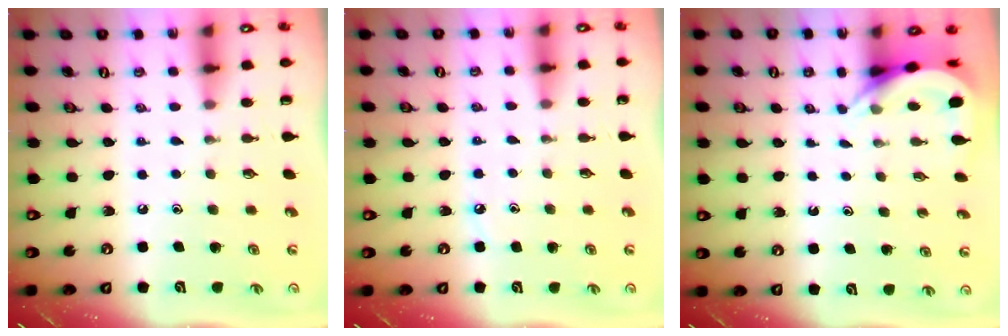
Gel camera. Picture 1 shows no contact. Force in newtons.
{"total": 2.7, "press": 2.7, "slide": 0.4}
{"total": 4.7, "press": 4.7, "slide": 0.3}